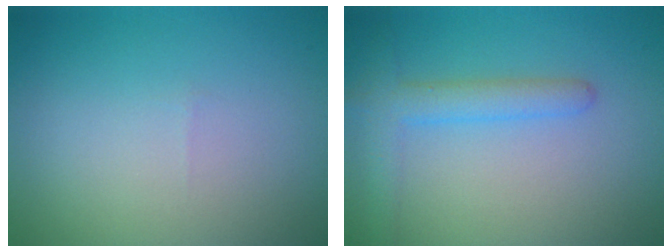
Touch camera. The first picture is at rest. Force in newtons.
{"total": 3.0, "press": 3.0, "slide": 0.2}